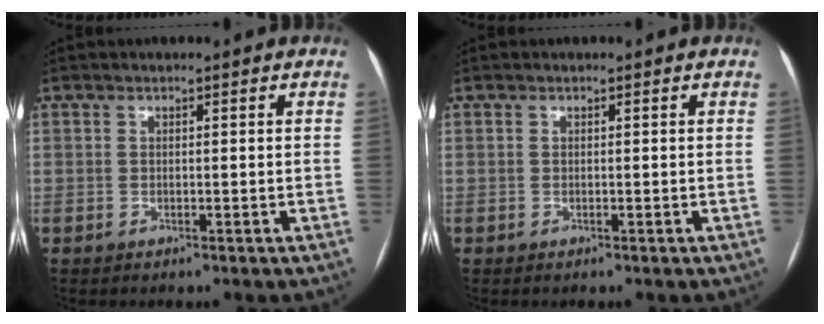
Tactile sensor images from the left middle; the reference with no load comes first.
{"total": 0.0}